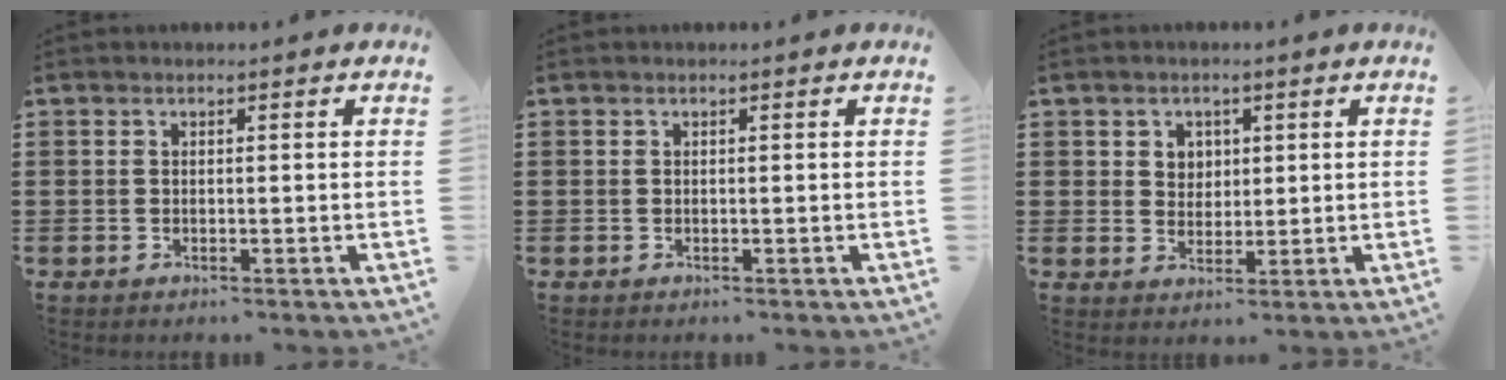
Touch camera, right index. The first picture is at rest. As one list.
[{"total": 0.0}, {"total": 2.8, "force": [1.2, 2.5, 0.5], "torque": [-0.021, 0.011, 0.021]}]